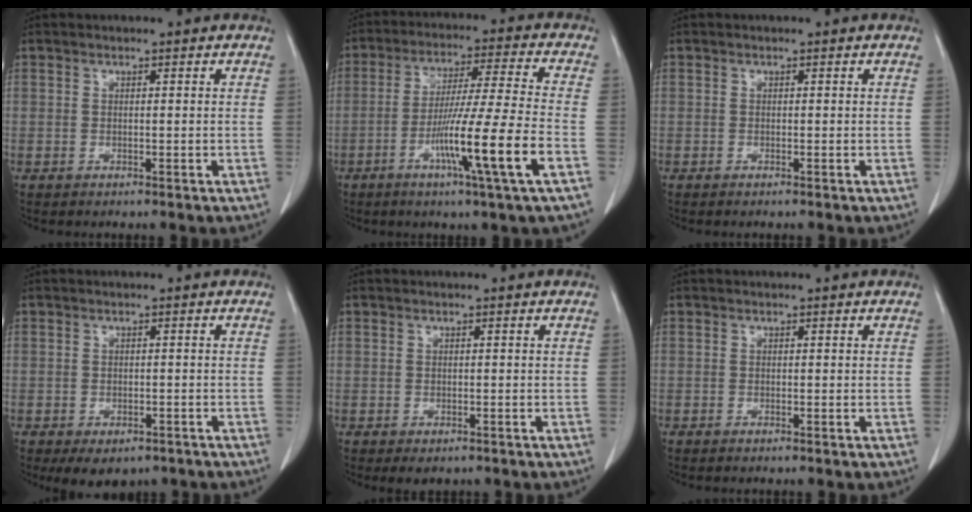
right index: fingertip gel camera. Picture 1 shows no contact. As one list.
[{"total": 13.9, "force": [-5.4, -1.9, 12.7], "torque": [-0.228, -0.017, -0.097]}, {"total": 0.0}, {"total": 5.1, "force": [-3.4, 3.2, 2.1], "torque": [-0.014, 0.001, -0.041]}, {"total": 2.0, "force": [-1.1, 1.4, 0.7], "torque": [-0.005, 0.002, -0.007]}, {"total": 0.0}]